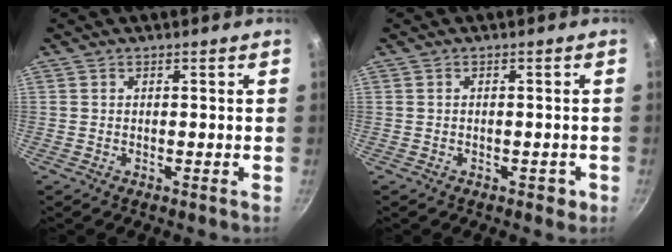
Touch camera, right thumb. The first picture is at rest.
{"total": 1.8, "force": [-0.9, 1.2, 1.0], "torque": [-0.006, 0.005, -0.009]}